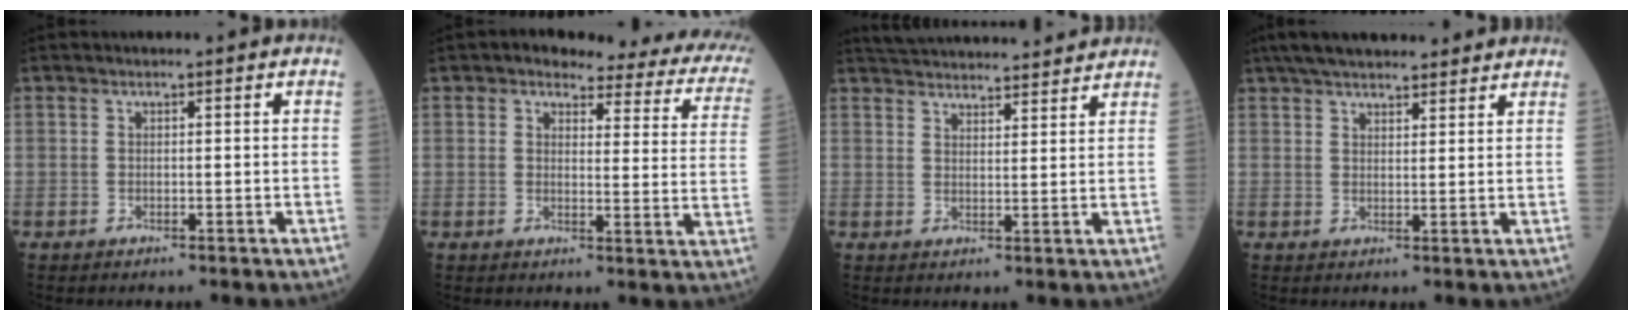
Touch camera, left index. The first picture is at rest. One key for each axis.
{"total": 16.0, "fx": 12.8, "fy": 4.7, "fz": 8.3, "tx": -0.073, "ty": -0.016, "tz": 0.121}
{"total": 16.3, "fx": 15.5, "fy": 2.1, "fz": 4.6, "tx": -0.069, "ty": 0.036, "tz": 0.221}
{"total": 14.1, "fx": 12.2, "fy": 3.3, "fz": 6.2, "tx": -0.092, "ty": 0.045, "tz": 0.177}